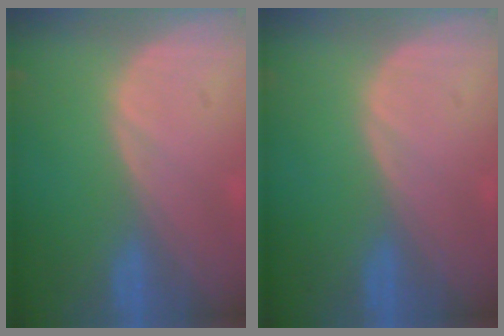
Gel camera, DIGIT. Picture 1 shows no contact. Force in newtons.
{"total": 0.0}